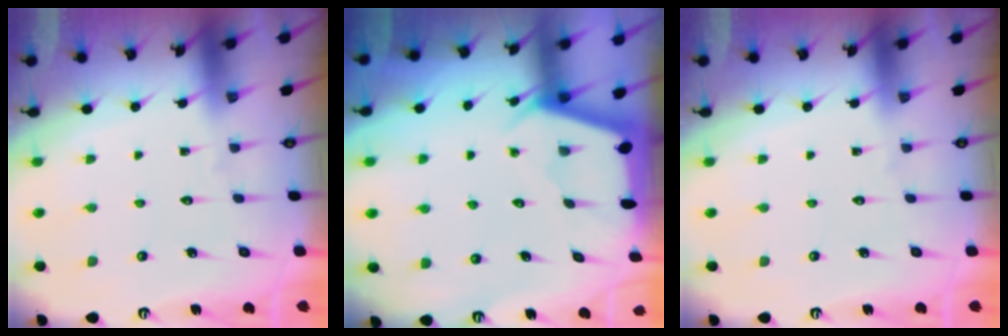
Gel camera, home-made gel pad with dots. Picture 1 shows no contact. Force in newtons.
{"total": 2.2, "press": 2.2, "slide": 0.3}
{"total": 0.0}